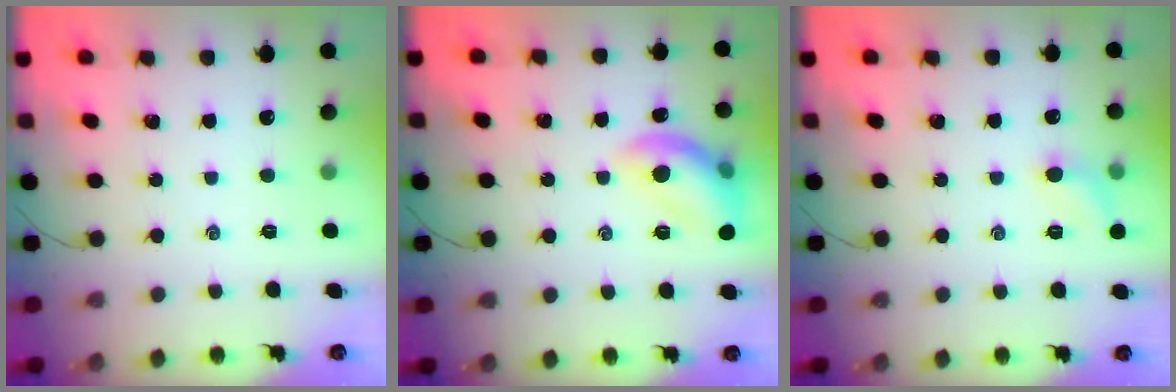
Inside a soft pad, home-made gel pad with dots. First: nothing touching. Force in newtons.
{"total": 12.4, "press": 12.4, "slide": 0.4}
{"total": 5.8, "press": 5.5, "slide": 1.8}